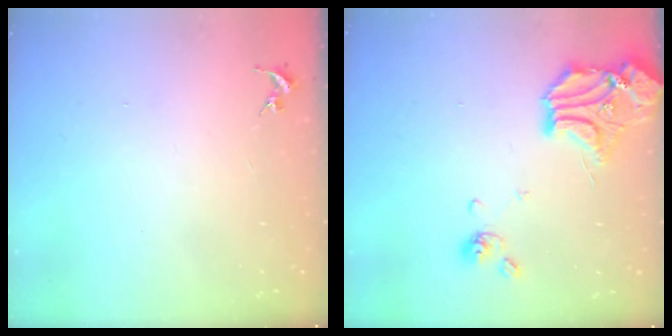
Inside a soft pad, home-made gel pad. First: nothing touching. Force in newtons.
{"total": 16.0, "press": 15.8, "slide": 2.5}